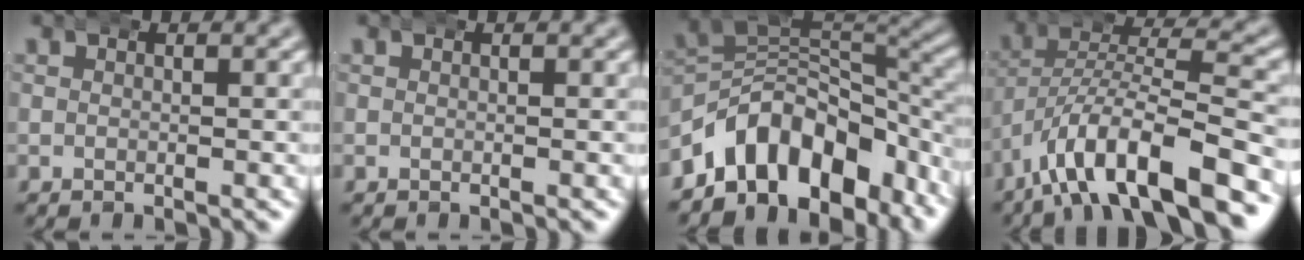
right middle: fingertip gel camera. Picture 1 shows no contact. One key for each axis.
{"total": 0.0}
{"total": 15.3, "fx": -6.3, "fy": 10.9, "fz": 8.7, "tx": -0.166, "ty": -0.045, "tz": -0.084}
{"total": 10.3, "fx": -4.8, "fy": 5.0, "fz": 7.7, "tx": -0.139, "ty": -0.019, "tz": -0.072}